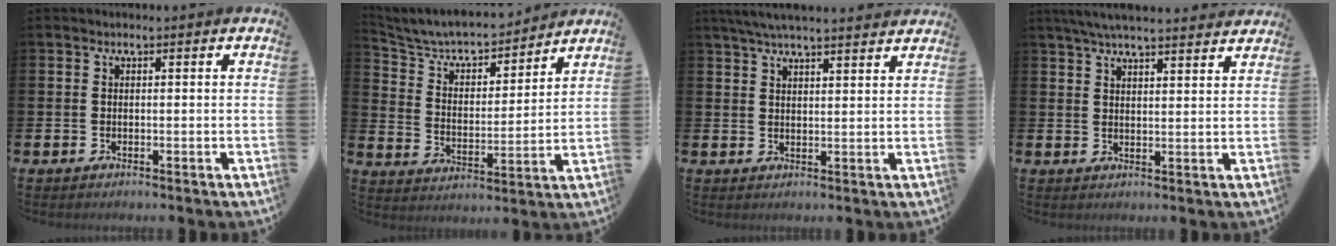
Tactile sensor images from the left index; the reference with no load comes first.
{"total": 6.8, "force": [6.3, 1.9, 1.8], "torque": [-0.067, -0.047, 0.104]}
{"total": 4.7, "force": [4.4, 0.2, 1.6], "torque": [-0.047, -0.009, 0.082]}
{"total": 5.1, "force": [4.9, 0.3, 1.6], "torque": [-0.040, -0.017, 0.088]}